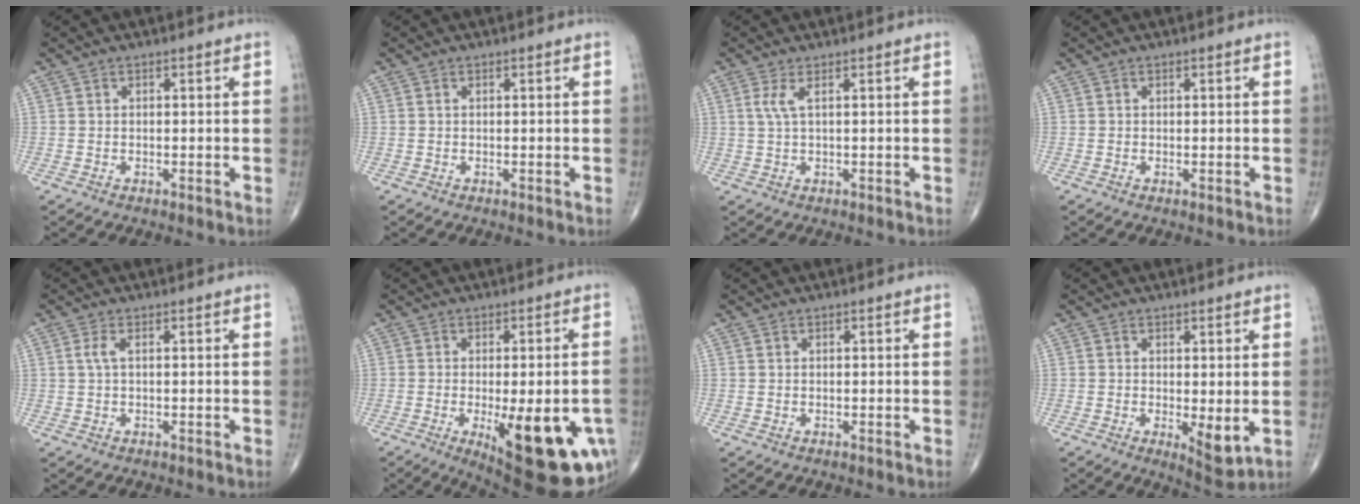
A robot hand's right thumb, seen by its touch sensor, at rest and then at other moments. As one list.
[{"total": 0.0}, {"total": 2.3, "force": [0.8, 0.4, 2.2], "torque": [-0.061, 0.004, 0.024]}, {"total": 0.0}, {"total": 1.9, "force": [0.5, 0.7, 1.7], "torque": [-0.047, 0.008, 0.013]}, {"total": 20.7, "force": [-6.6, 7.2, 18.2], "torque": [-0.185, -0.011, -0.067]}, {"total": 0.0}, {"total": 5.0, "force": [-0.4, 1.8, 4.7], "torque": [-0.067, -0.018, -0.002]}]